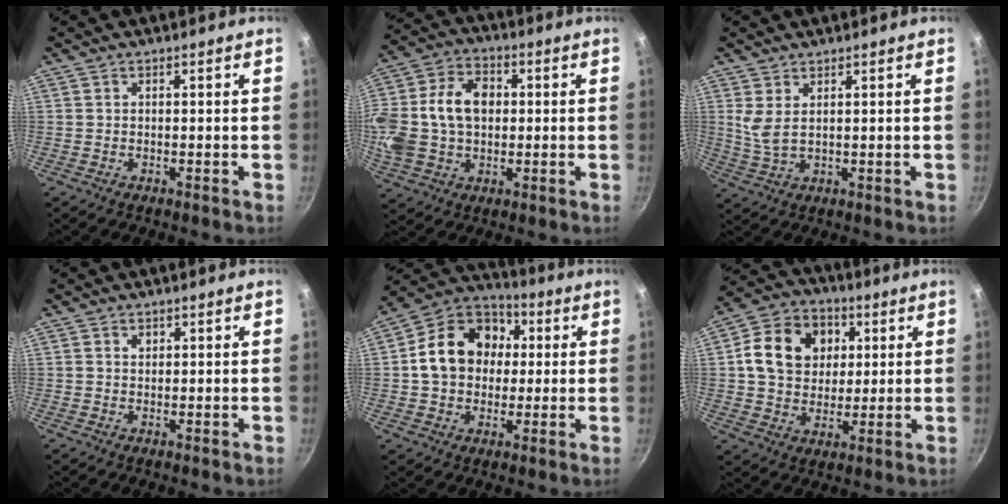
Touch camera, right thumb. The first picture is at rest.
{"total": 20.1, "force": [1.5, 14.8, 13.5], "torque": [-0.273, 0.032, 0.023]}
{"total": 4.2, "force": [1.8, 1.8, 3.4], "torque": [-0.067, -0.016, 0.042]}
{"total": 1.2, "force": [0.5, 1.0, 0.5], "torque": [-0.003, 0.000, 0.007]}
{"total": 16.6, "force": [2.0, 13.2, 9.8], "torque": [-0.137, 0.030, 0.019]}
{"total": 14.7, "force": [3.4, 11.9, 8.0], "torque": [-0.115, 0.008, 0.048]}